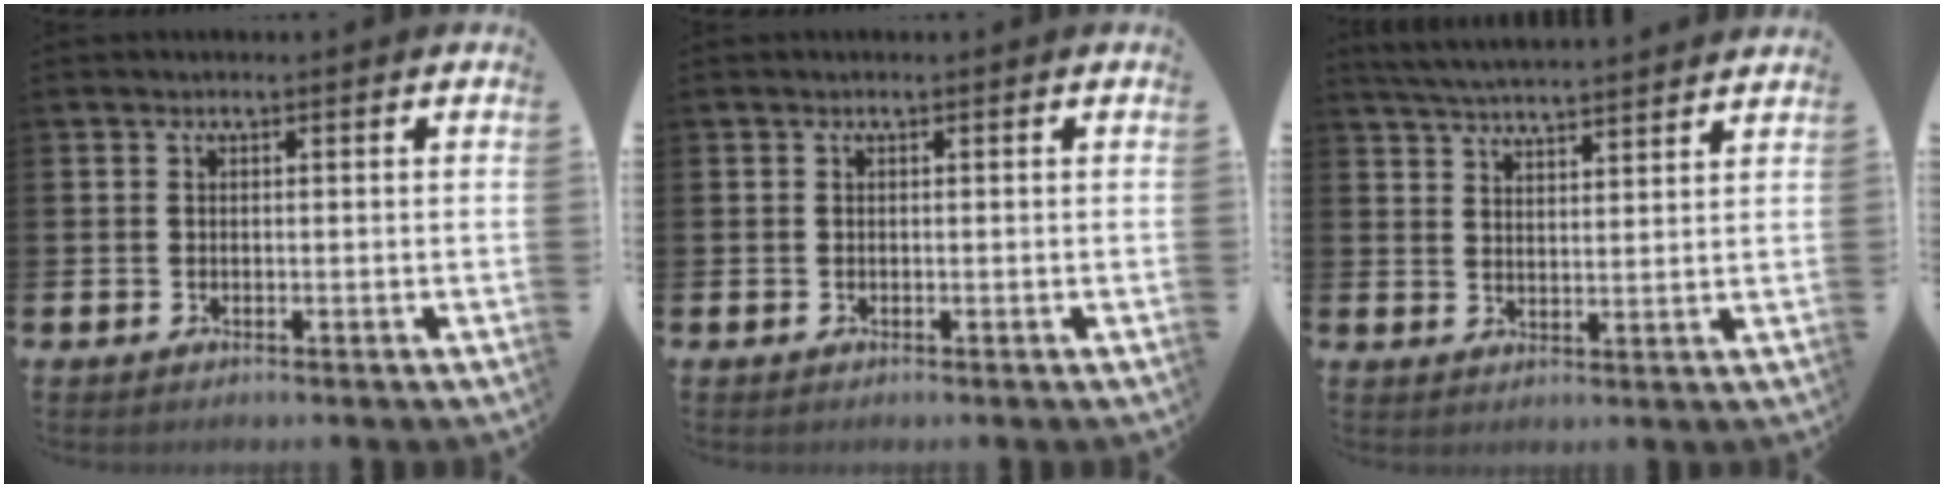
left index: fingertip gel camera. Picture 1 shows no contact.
{"total": 0.0}
{"total": 5.0, "force": [4.9, -0.1, 0.4], "torque": [-0.029, -0.030, 0.088]}